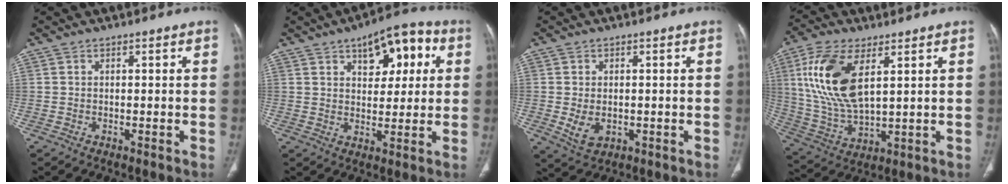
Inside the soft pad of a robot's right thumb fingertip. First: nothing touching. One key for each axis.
{"total": 12.4, "fx": 4.9, "fy": 6.5, "fz": 9.3, "tx": -0.088, "ty": 0.005, "tz": 0.066}
{"total": 4.6, "fx": -0.6, "fy": 3.1, "fz": 3.3, "tx": -0.058, "ty": -0.005, "tz": 0.002}
{"total": 16.1, "fx": 5.3, "fy": 7.4, "fz": 13.2, "tx": -0.280, "ty": -0.016, "tz": 0.113}